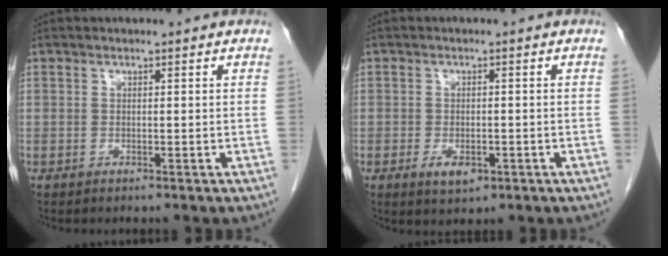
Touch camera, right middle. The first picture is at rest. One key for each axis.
{"total": 3.4, "fx": -1.5, "fy": 1.7, "fz": 2.5, "tx": -0.043, "ty": -0.001, "tz": -0.016}